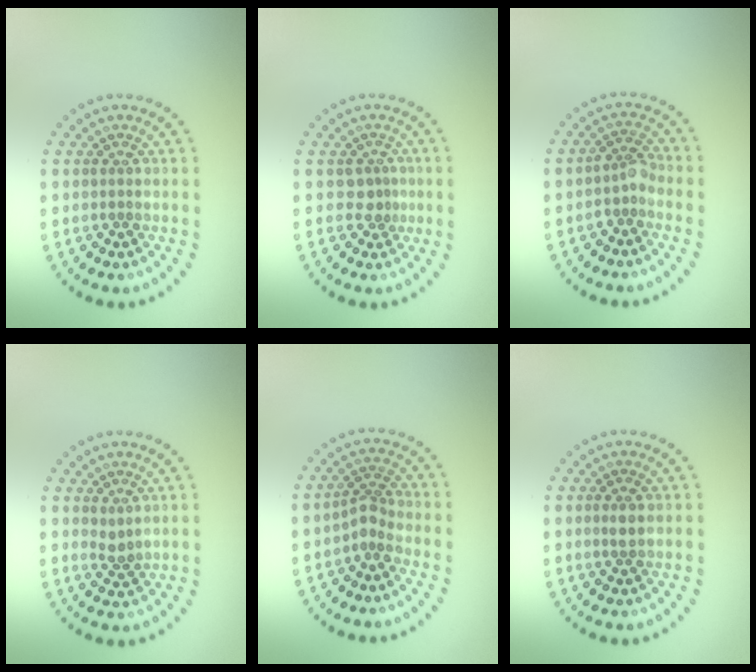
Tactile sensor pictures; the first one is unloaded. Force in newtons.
{"total": 1.6, "press": 1.2, "slide": 1.0}
{"total": 2.0, "press": 1.5, "slide": 1.3}
{"total": 1.2, "press": 0.9, "slide": 0.8}
{"total": 2.0, "press": 1.4, "slide": 1.4}
{"total": 1.2, "press": 1.0, "slide": 0.5}